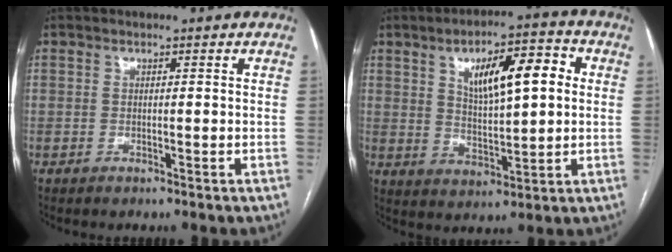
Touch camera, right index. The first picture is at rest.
{"total": 11.4, "force": [3.2, 3.4, 10.4], "torque": [-0.164, 0.019, 0.055]}